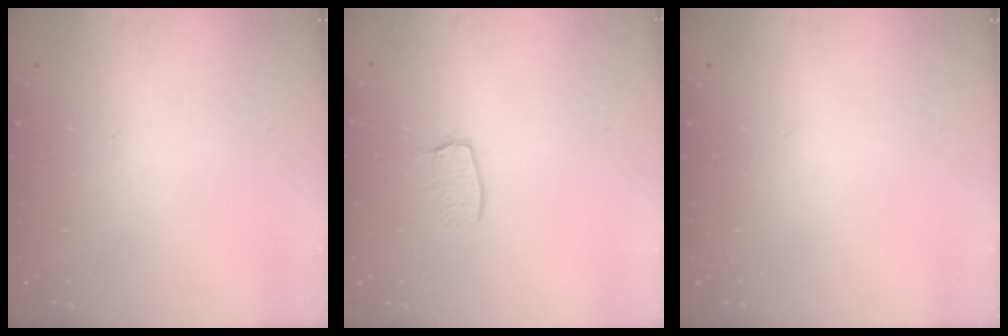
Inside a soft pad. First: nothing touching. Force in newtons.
{"total": 6.4, "press": 6.4, "slide": 0.1}
{"total": 0.0}